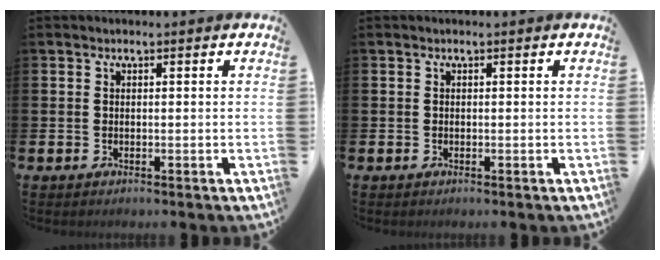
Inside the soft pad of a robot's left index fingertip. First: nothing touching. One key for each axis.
{"total": 0.0}